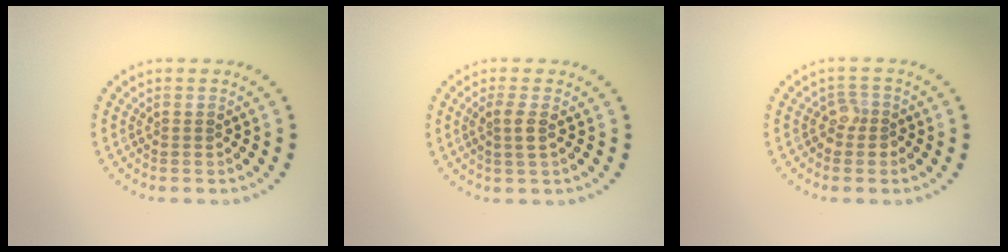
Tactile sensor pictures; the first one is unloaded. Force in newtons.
{"total": 1.6, "press": 1.4, "slide": 0.8}
{"total": 1.7, "press": 1.4, "slide": 1.0}